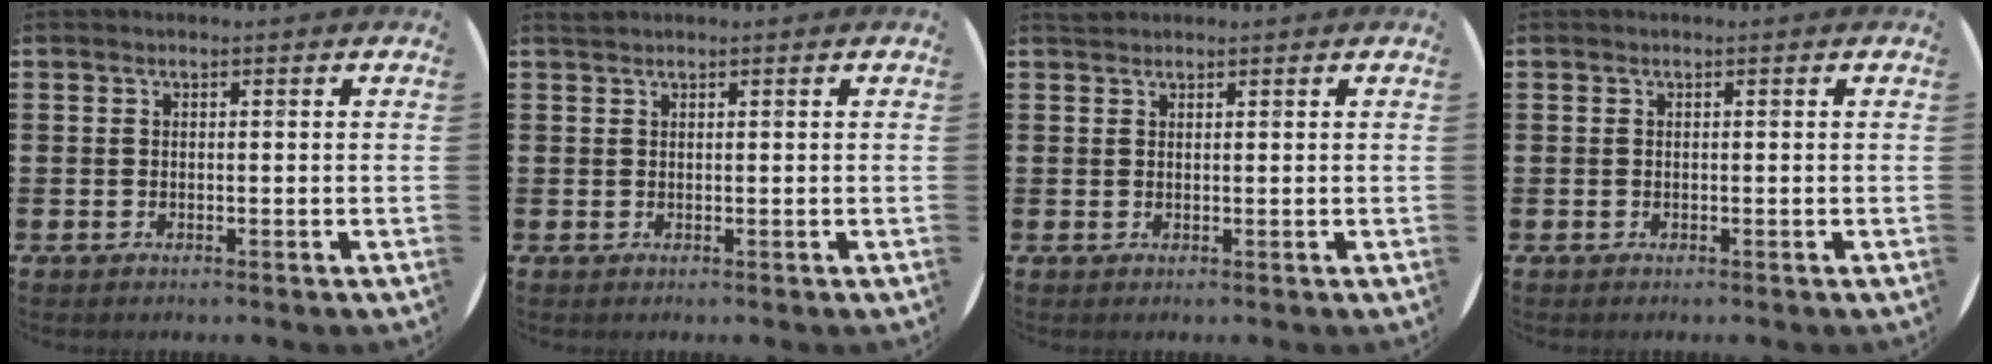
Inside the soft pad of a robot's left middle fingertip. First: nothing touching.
{"total": 0.5, "force": [0.5, -0.1, 0.0], "torque": [-0.001, 0.000, 0.011]}
{"total": 0.9, "force": [0.8, 0.2, 0.0], "torque": [-0.002, 0.002, 0.017]}
{"total": 0.0}